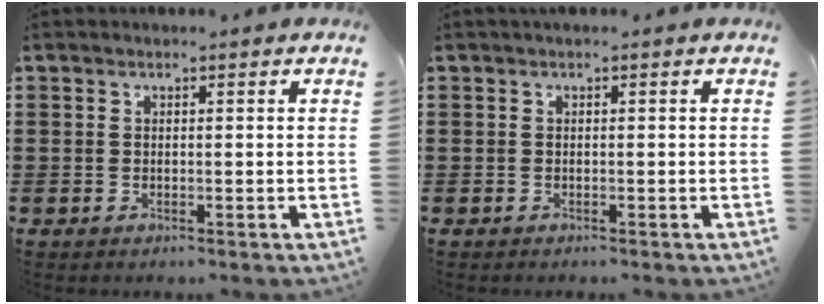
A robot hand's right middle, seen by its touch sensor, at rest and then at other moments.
{"total": 0.0}